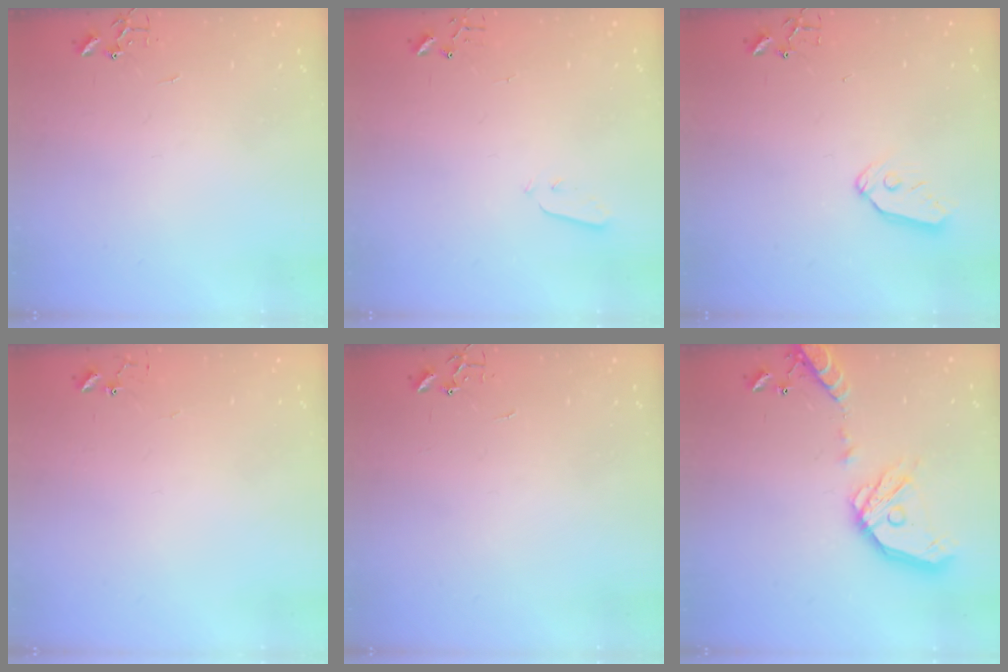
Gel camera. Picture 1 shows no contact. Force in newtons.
{"total": 2.5, "press": 2.5, "slide": 0.4}
{"total": 7.7, "press": 7.7, "slide": 0.4}
{"total": 5.2, "press": 5.2, "slide": 0.4}
{"total": 0.0}
{"total": 18.1, "press": 17.8, "slide": 3.3}